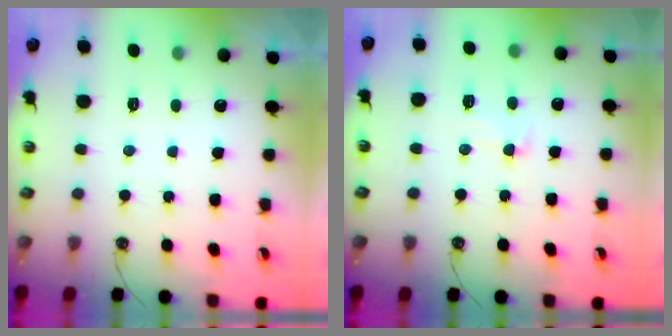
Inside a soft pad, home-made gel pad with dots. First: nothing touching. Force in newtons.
{"total": 2.0, "press": 1.7, "slide": 1.0}